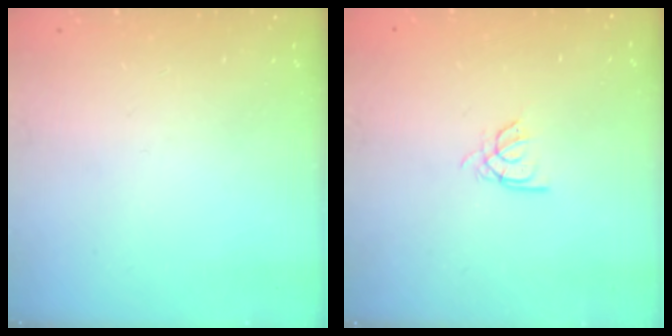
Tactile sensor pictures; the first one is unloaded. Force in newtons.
{"total": 2.4, "press": 2.4, "slide": 0.4}